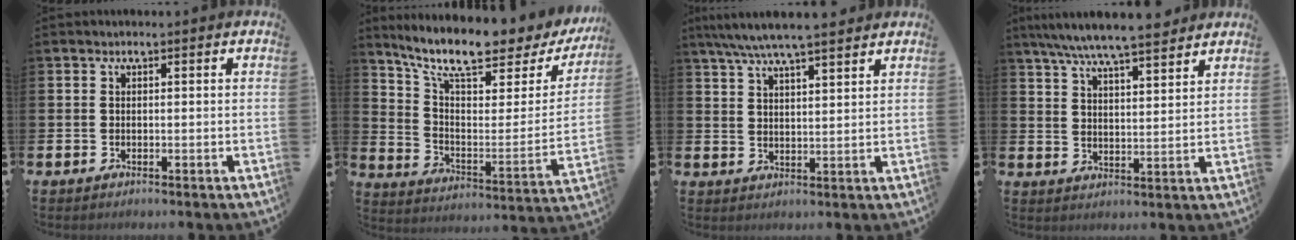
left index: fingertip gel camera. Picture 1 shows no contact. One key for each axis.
{"total": 10.3, "fx": 8.4, "fy": 2.4, "fz": 5.5, "tx": -0.131, "ty": -0.063, "tz": 0.141}
{"total": 6.7, "fx": 6.2, "fy": 0.5, "fz": 2.6, "tx": -0.064, "ty": -0.020, "tz": 0.110}
{"total": 7.5, "fx": 7.0, "fy": 0.6, "fz": 2.6, "tx": -0.078, "ty": -0.029, "tz": 0.126}